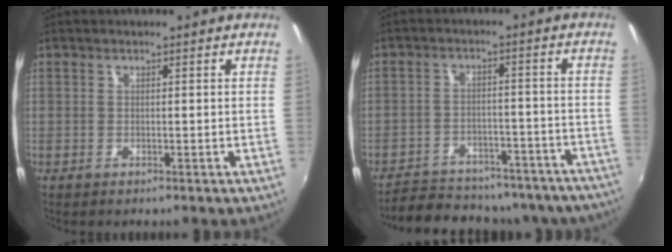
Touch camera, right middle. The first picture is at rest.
{"total": 26.0, "force": [-22.4, 9.4, 9.1], "torque": [-0.180, 0.026, -0.267]}